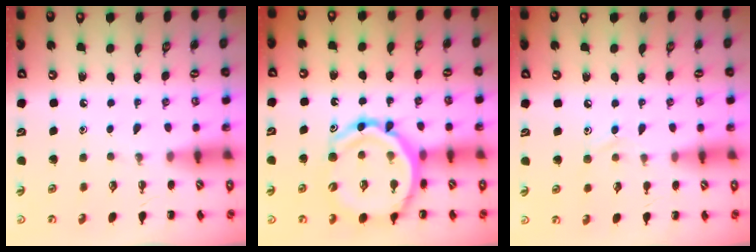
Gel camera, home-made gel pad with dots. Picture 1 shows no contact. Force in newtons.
{"total": 16.9, "press": 16.5, "slide": 3.7}
{"total": 6.5, "press": 6.2, "slide": 1.9}